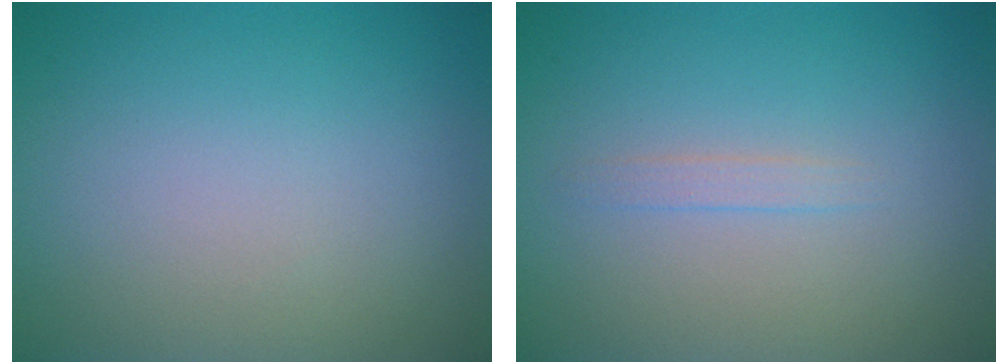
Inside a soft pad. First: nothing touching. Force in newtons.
{"total": 0.9, "press": 0.8, "slide": 0.1}